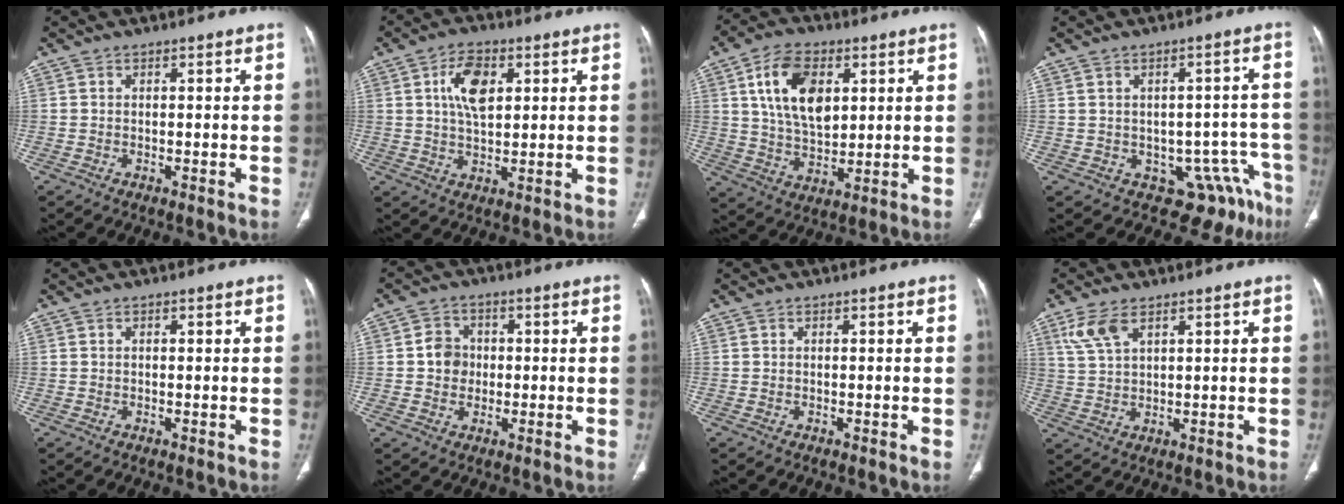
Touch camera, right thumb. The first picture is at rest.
{"total": 8.0, "force": [2.5, 4.3, 6.2], "torque": [-0.101, -0.007, 0.044]}
{"total": 13.7, "force": [4.4, 8.2, 10.1], "torque": [-0.160, -0.011, 0.082]}
{"total": 11.1, "force": [-6.3, 7.3, 5.6], "torque": [-0.019, 0.050, -0.075]}
{"total": 0.0}
{"total": 5.1, "force": [0.1, 4.6, 2.3], "torque": [-0.017, 0.007, -0.002]}
{"total": 0.0}
{"total": 5.6, "force": [3.2, 2.6, 3.8], "torque": [-0.086, -0.004, 0.074]}